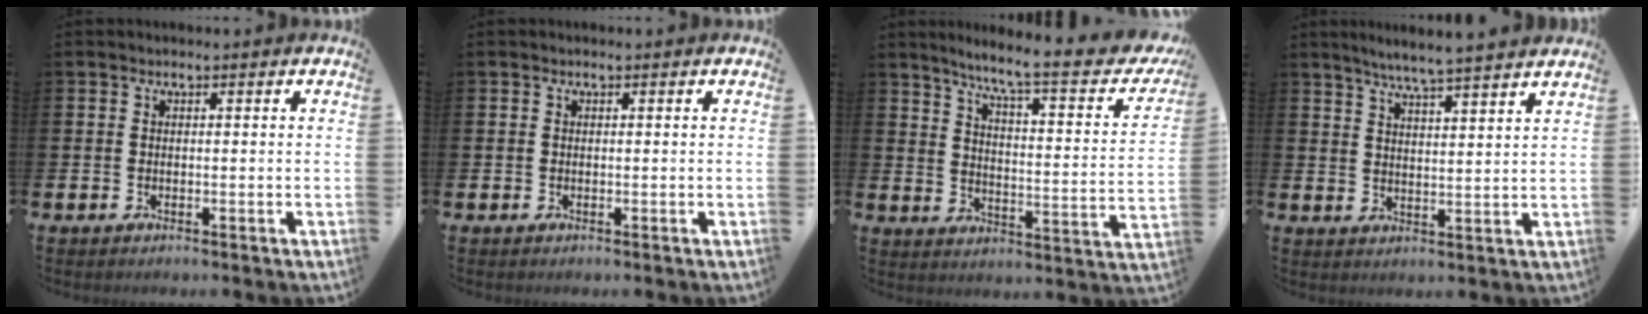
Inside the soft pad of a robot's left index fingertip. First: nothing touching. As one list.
[{"total": 0.0}, {"total": 8.5, "force": [6.4, 1.3, 5.4], "torque": [-0.105, -0.049, 0.094]}, {"total": 5.6, "force": [5.3, -0.9, 1.5], "torque": [-0.040, -0.033, 0.091]}]